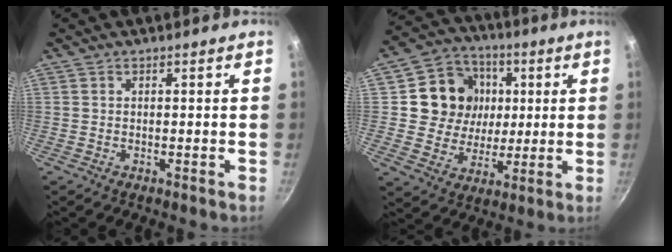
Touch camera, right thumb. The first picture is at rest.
{"total": 14.5, "force": [2.9, 13.0, 5.7], "torque": [-0.073, 0.005, 0.047]}